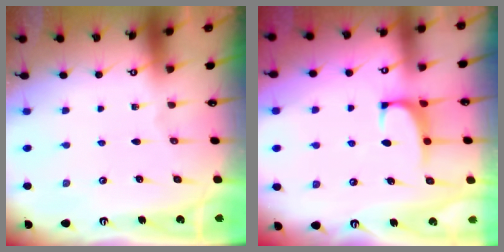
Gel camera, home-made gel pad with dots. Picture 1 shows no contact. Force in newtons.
{"total": 1.0, "press": 0.4, "slide": 0.9}